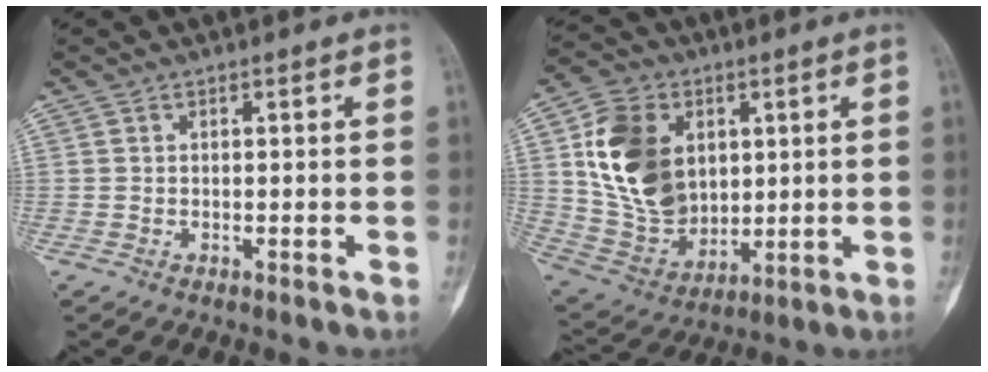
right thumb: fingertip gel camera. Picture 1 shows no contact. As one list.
[{"total": 18.1, "force": [4.0, 13.5, 11.2], "torque": [-0.172, -0.010, 0.088]}]